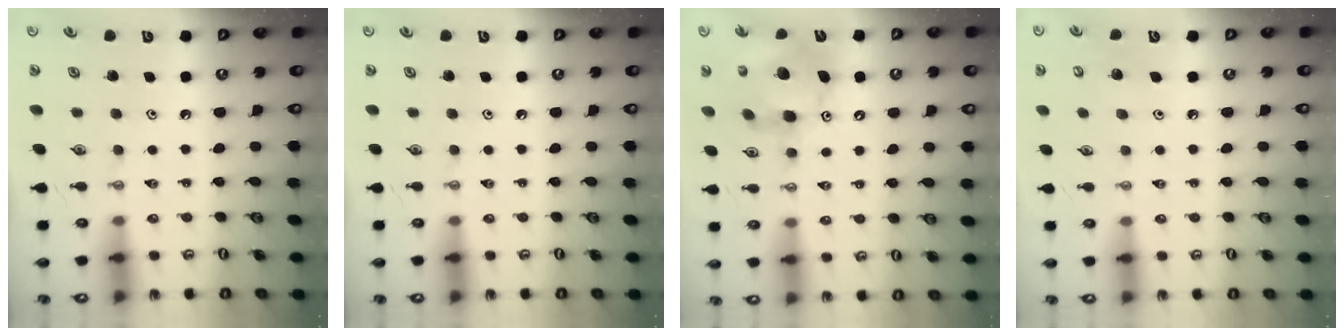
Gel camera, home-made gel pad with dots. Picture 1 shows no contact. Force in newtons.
{"total": 0.0}
{"total": 12.9, "press": 12.9, "slide": 1.1}
{"total": 6.0, "press": 6.0, "slide": 0.9}